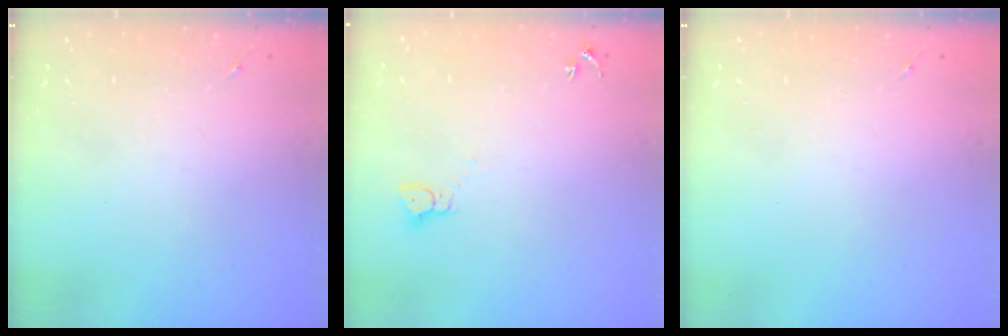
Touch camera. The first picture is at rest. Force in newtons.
{"total": 2.3, "press": 2.3, "slide": 0.2}
{"total": 0.0}